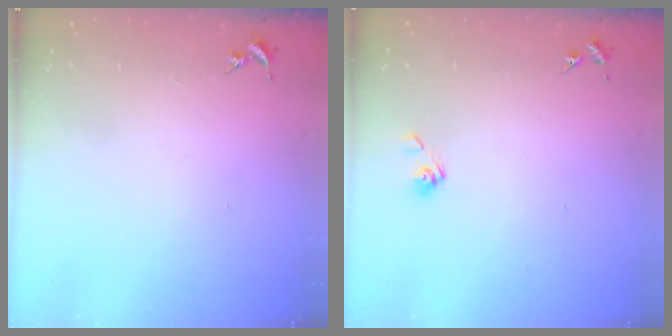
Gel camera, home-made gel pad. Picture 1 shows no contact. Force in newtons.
{"total": 5.4, "press": 5.0, "slide": 2.2}